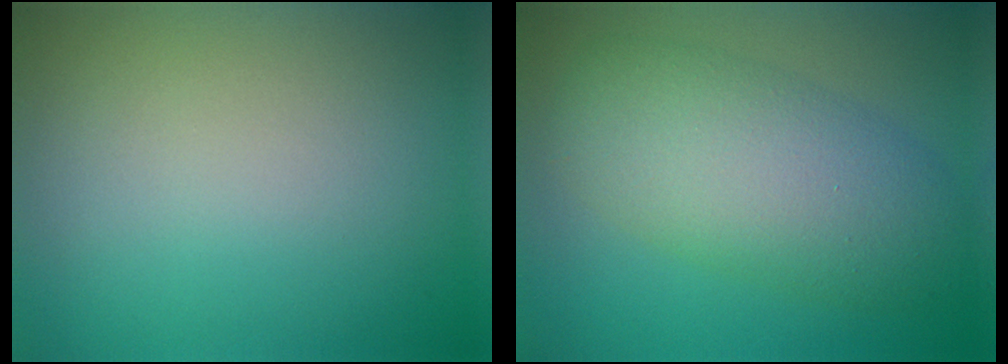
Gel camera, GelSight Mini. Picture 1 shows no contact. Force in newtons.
{"total": 7.7, "press": 7.7, "slide": 0.1}